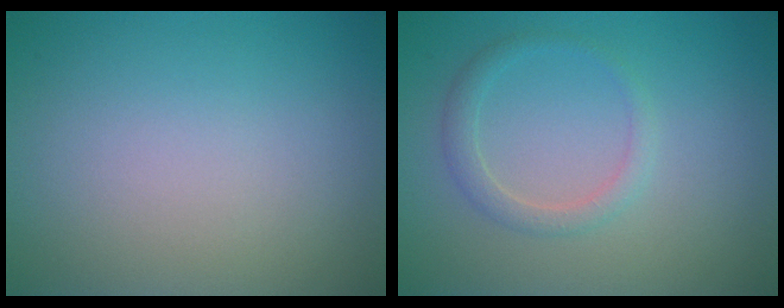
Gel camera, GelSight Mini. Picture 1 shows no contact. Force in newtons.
{"total": 1.8, "press": 1.8, "slide": 0.1}